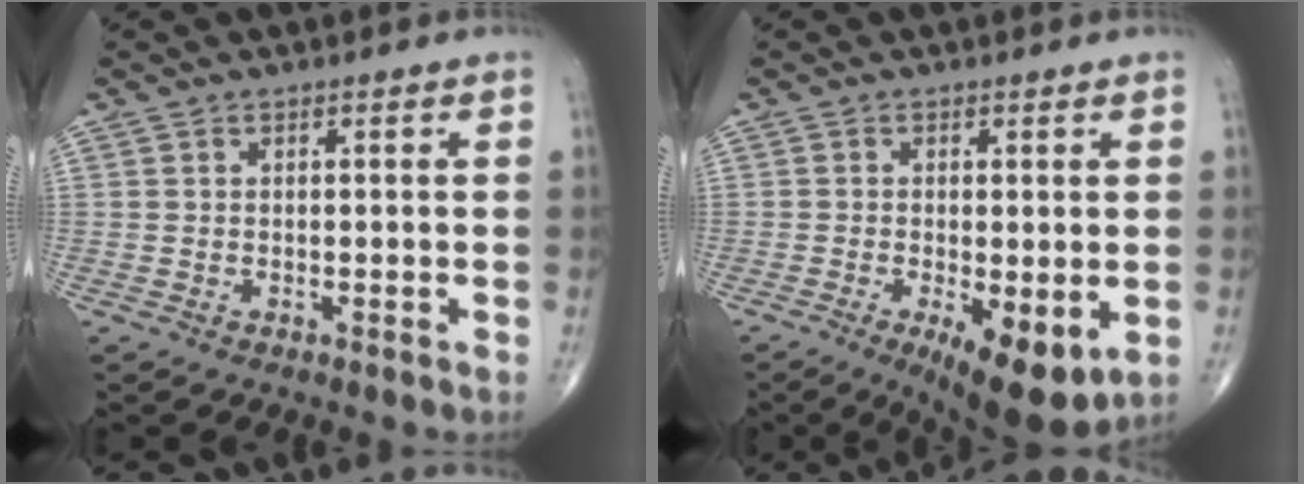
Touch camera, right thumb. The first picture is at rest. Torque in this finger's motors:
{"motor_torque": [0.04, 0.37, 0.23, 0.12, -0.02]}